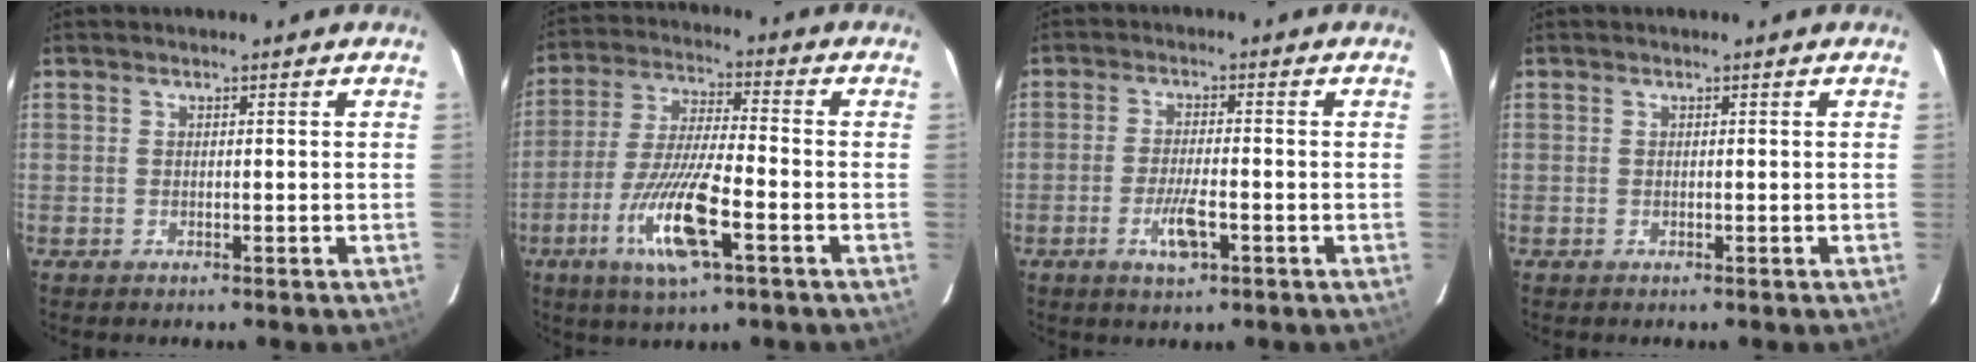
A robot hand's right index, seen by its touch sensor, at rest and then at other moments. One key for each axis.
{"total": 13.0, "fx": -5.2, "fy": 1.6, "fz": 11.8, "tx": -0.235, "ty": -0.020, "tz": -0.095}
{"total": 4.8, "fx": -1.9, "fy": 1.0, "fz": 4.3, "tx": -0.085, "ty": -0.004, "tz": -0.032}
{"total": 0.0}